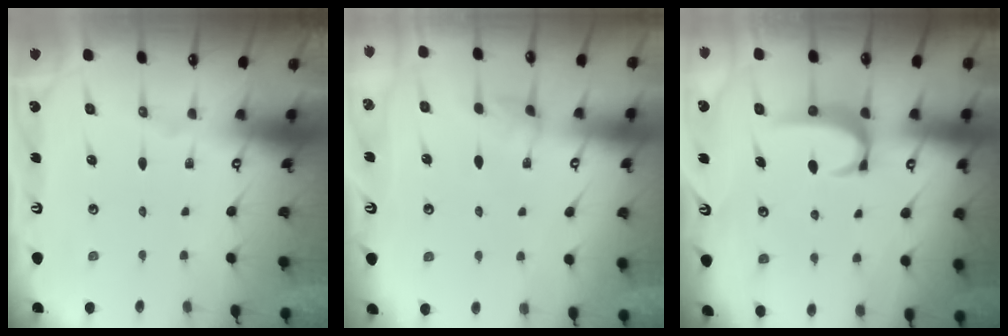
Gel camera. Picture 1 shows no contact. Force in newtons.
{"total": 2.8, "press": 2.8, "slide": 0.4}
{"total": 4.0, "press": 3.9, "slide": 0.5}